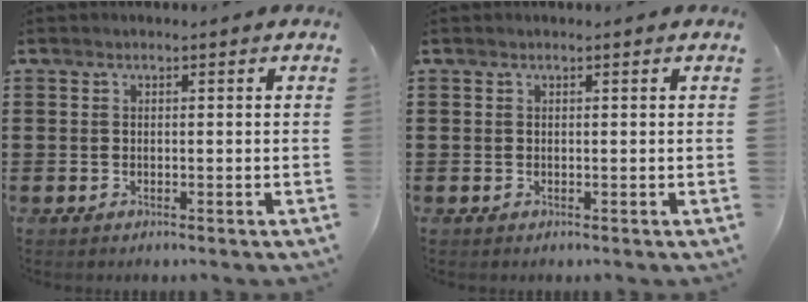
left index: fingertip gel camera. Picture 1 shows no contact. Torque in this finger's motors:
{"motor_torque": [0.12, 0.04, 0.00, -0.01]}